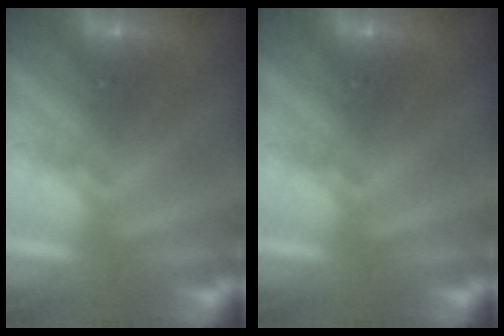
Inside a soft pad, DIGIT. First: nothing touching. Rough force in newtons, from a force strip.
{"total": 0.0}